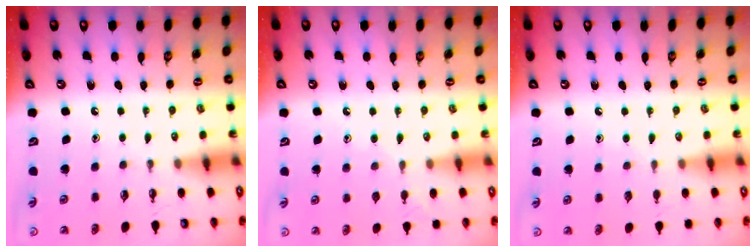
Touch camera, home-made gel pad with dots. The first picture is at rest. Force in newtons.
{"total": 5.5, "press": 5.5, "slide": 0.5}
{"total": 3.9, "press": 3.9, "slide": 0.4}